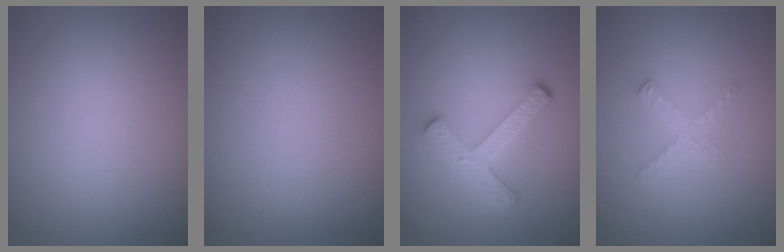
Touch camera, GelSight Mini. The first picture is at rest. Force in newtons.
{"total": 0.0}
{"total": 4.5, "press": 3.4, "slide": 2.8}
{"total": 1.7, "press": 1.7, "slide": 0.2}